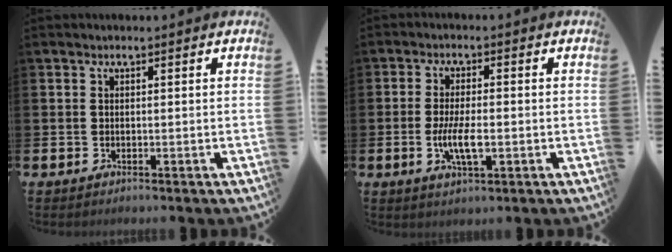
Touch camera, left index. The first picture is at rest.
{"total": 5.1, "force": [-1.0, 1.9, 4.6], "torque": [-0.094, -0.002, -0.021]}